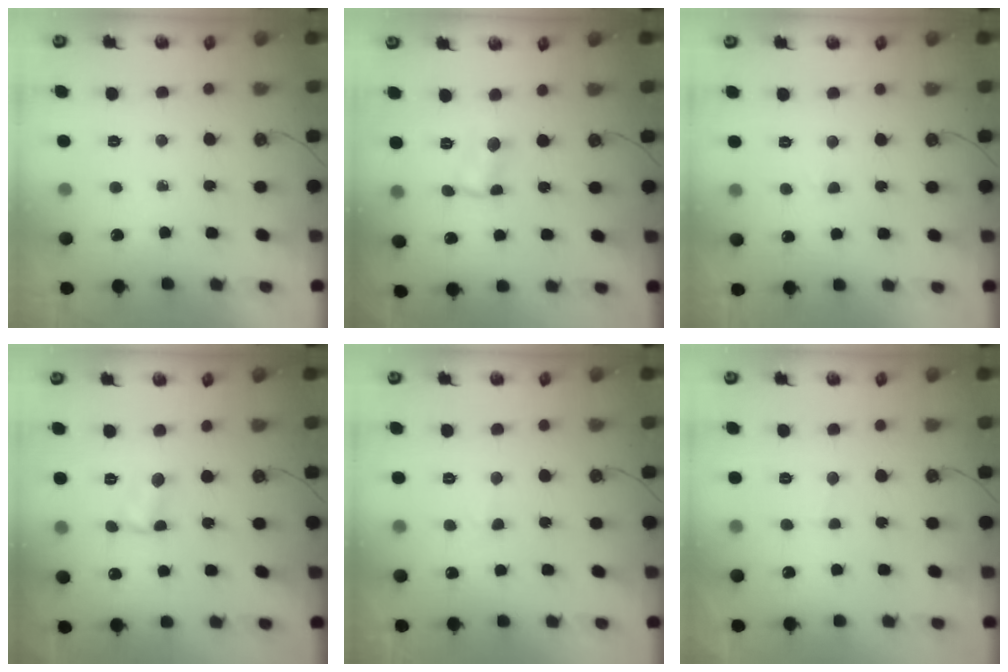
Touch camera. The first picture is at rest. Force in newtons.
{"total": 1.4, "press": 1.4, "slide": 0.0}
{"total": 4.3, "press": 2.5, "slide": 3.5}
{"total": 2.6, "press": 2.6, "slide": 0.3}
{"total": 2.7, "press": 2.0, "slide": 1.8}
{"total": 1.8, "press": 1.8, "slide": 0.1}